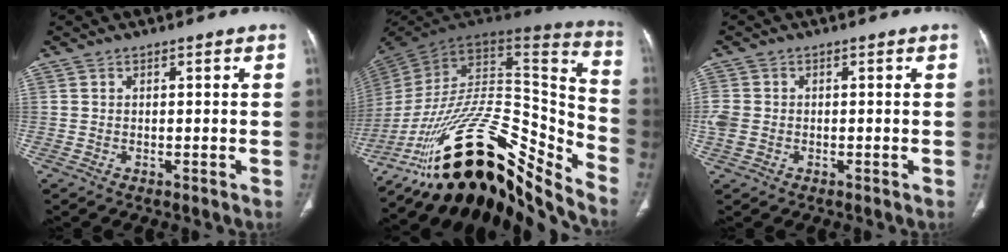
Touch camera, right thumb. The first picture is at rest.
{"total": 32.8, "force": [-20.4, 12.0, 22.8], "torque": [-0.330, 0.089, -0.327]}
{"total": 3.8, "force": [-0.5, 3.1, 2.2], "torque": [-0.061, 0.003, -0.008]}